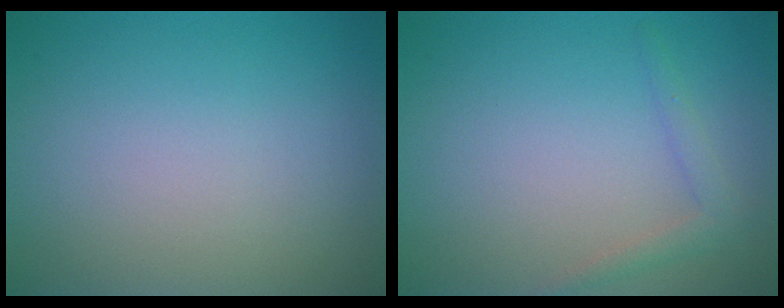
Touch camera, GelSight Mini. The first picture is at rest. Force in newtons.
{"total": 1.5, "press": 1.5, "slide": 0.1}